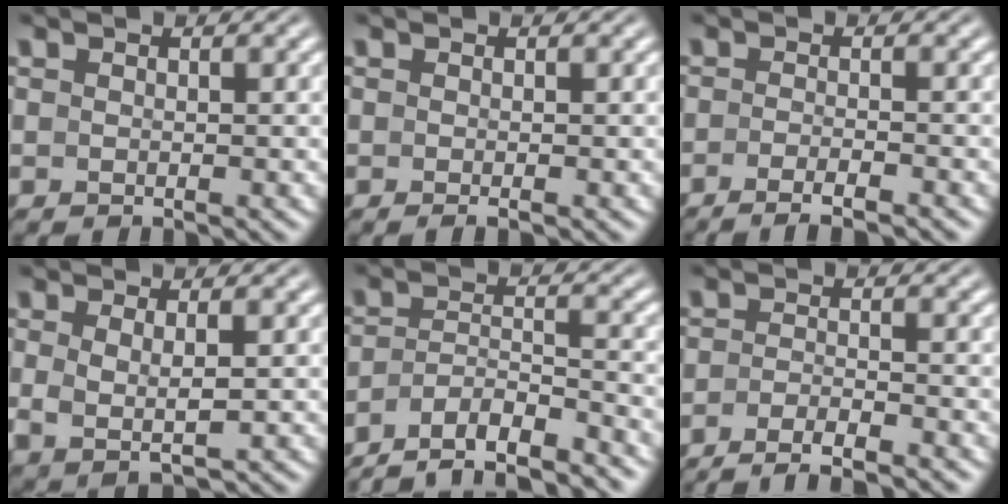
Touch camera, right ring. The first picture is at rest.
{"total": 0.6, "force": [-0.5, -0.1, 0.3], "torque": [-0.005, 0.001, -0.008]}
{"total": 3.5, "force": [-3.0, 0.3, 1.8], "torque": [-0.031, -0.004, -0.049]}
{"total": 3.7, "force": [-0.2, 1.6, 3.3], "torque": [-0.073, -0.023, 0.012]}
{"total": 9.2, "force": [-7.4, 4.6, 2.8], "torque": [-0.058, -0.033, -0.119]}
{"total": 5.4, "force": [-4.9, 1.0, 2.1], "torque": [-0.031, -0.013, -0.073]}